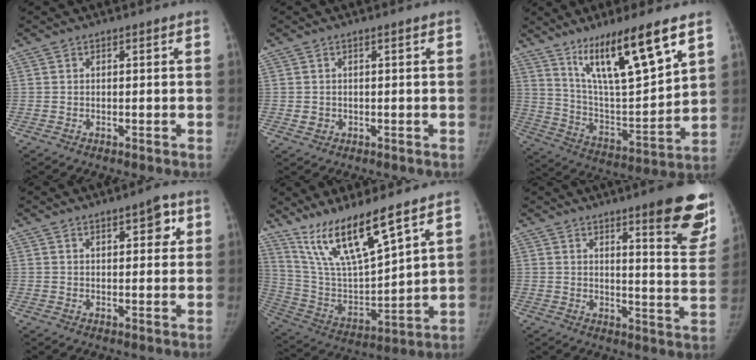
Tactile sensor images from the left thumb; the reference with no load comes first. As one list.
[{"total": 1.3, "force": [0.0, 1.2, 0.6], "torque": [-0.007, 0.001, 0.005]}, {"total": 19.7, "force": [12.0, 3.7, 15.2], "torque": [-0.240, -0.057, 0.222]}, {"total": 4.8, "force": [2.3, 2.0, 3.7], "torque": [-0.032, -0.007, 0.028]}, {"total": 16.6, "force": [11.9, 2.9, 11.3], "torque": [-0.198, -0.061, 0.242]}, {"total": 15.7, "force": [9.8, 2.9, 11.9], "torque": [-0.110, -0.066, 0.125]}]